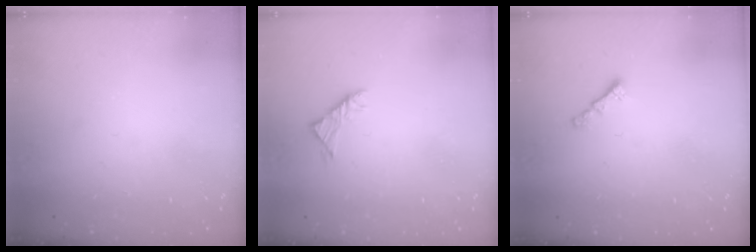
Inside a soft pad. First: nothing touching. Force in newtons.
{"total": 2.9, "press": 2.8, "slide": 0.8}
{"total": 0.6, "press": 0.5, "slide": 0.4}